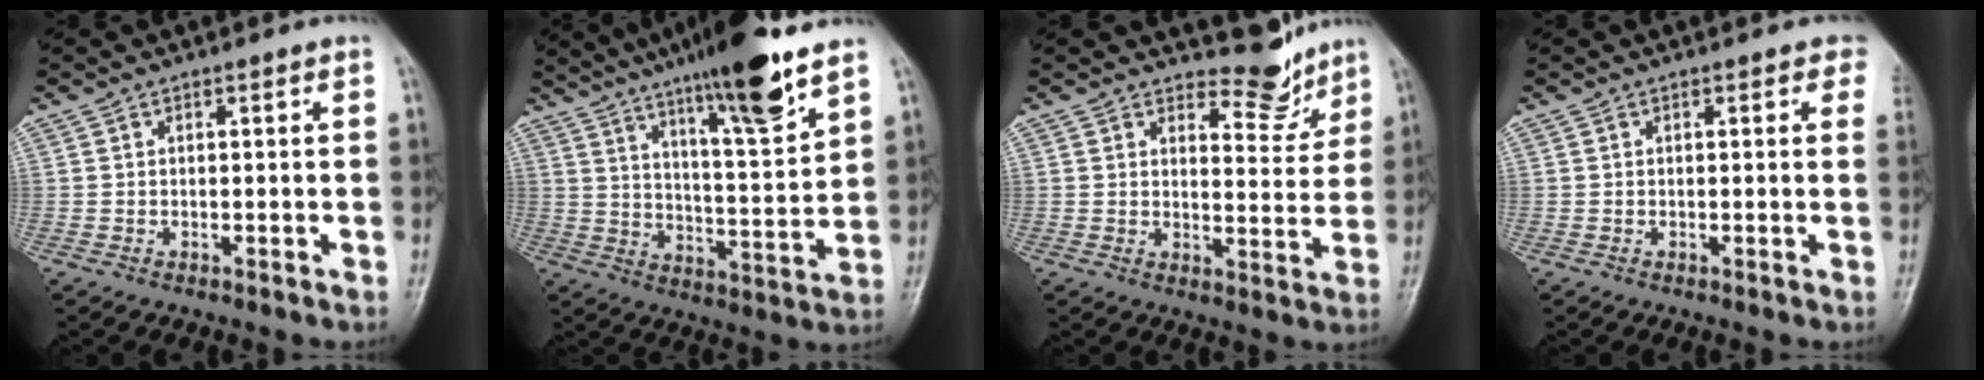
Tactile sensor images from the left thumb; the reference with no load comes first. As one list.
[{"total": 16.8, "force": [11.4, 2.0, 12.2], "torque": [-0.182, -0.060, 0.184]}, {"total": 6.6, "force": [5.9, 2.5, 1.4], "torque": [0.005, -0.057, 0.083]}, {"total": 2.5, "force": [1.5, 1.3, 1.5], "torque": [0.009, 0.000, 0.005]}]